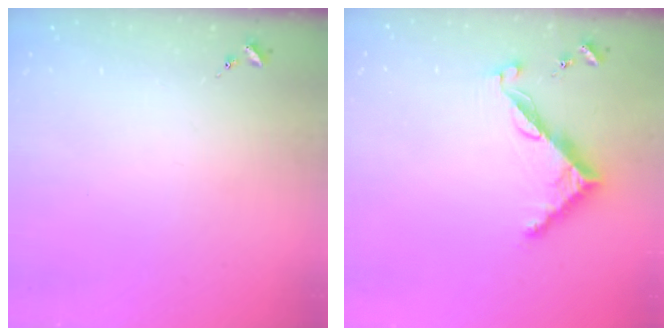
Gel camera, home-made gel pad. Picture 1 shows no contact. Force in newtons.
{"total": 8.7, "press": 8.7, "slide": 0.6}